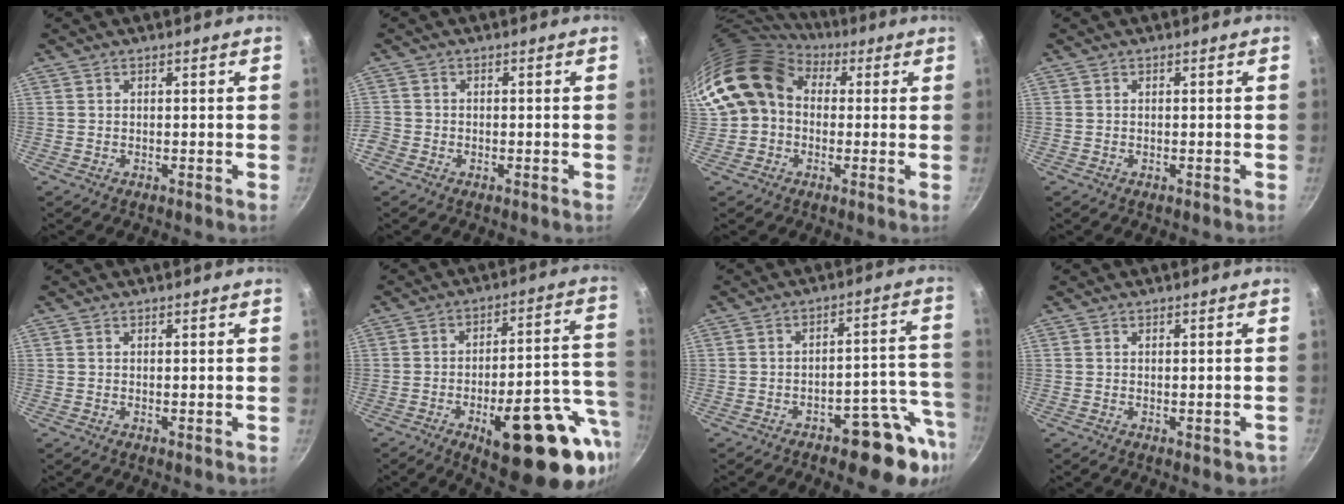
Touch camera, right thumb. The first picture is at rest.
{"total": 2.7, "force": [-1.4, 2.1, 0.9], "torque": [-0.027, 0.003, -0.031]}
{"total": 13.9, "force": [2.1, 11.4, 7.6], "torque": [-0.117, 0.028, 0.022]}
{"total": 0.0}
{"total": 0.0}
{"total": 23.8, "force": [-9.5, 8.4, 20.1], "torque": [-0.223, 0.032, -0.124]}
{"total": 11.4, "force": [-6.0, 4.8, 8.4], "torque": [-0.051, 0.061, -0.079]}
{"total": 2.1, "force": [-0.6, 0.9, 1.8], "torque": [-0.019, -0.004, -0.007]}